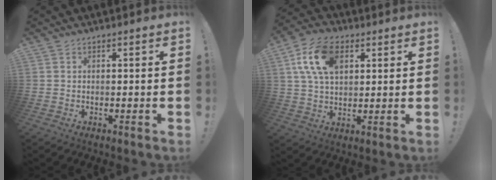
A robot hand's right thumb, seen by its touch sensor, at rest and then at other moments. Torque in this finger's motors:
{"motor_torque": [0.35, 0.77, 0.63, -0.36, 0.10]}